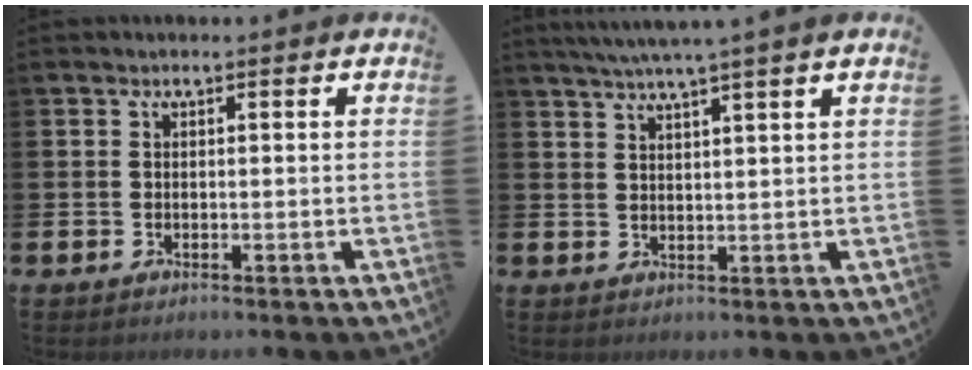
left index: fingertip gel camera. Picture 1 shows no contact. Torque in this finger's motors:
{"motor_torque": [1.12, -1.02, 0.62, 0.09]}